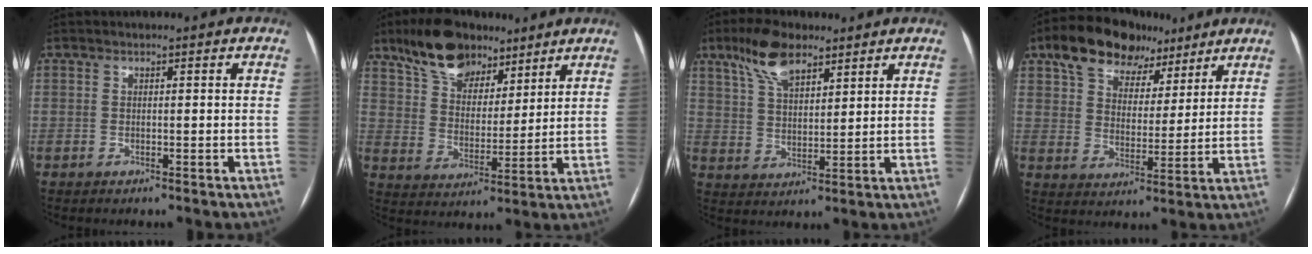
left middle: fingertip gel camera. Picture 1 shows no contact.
{"total": 11.8, "force": [8.6, 6.4, 5.1], "torque": [-0.093, 0.023, 0.153]}
{"total": 8.9, "force": [6.0, 3.4, 5.6], "torque": [-0.114, 0.018, 0.116]}
{"total": 12.6, "force": [8.4, 7.5, 5.6], "torque": [-0.086, 0.036, 0.138]}